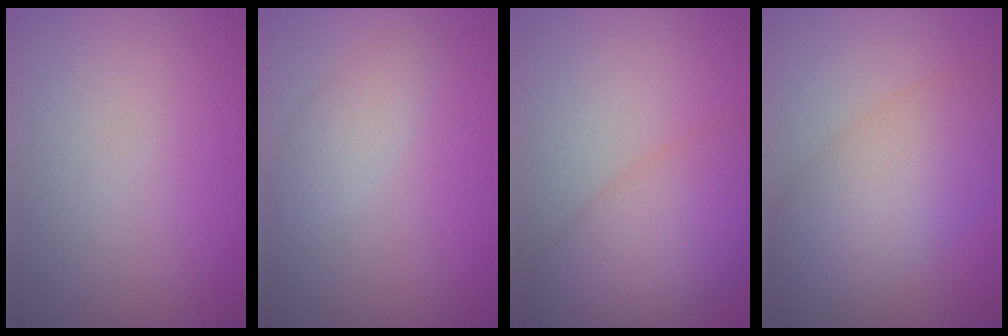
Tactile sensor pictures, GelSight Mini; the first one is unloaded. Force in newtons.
{"total": 1.9, "press": 1.9, "slide": 0.0}
{"total": 7.4, "press": 7.4, "slide": 0.3}
{"total": 7.6, "press": 7.6, "slide": 0.2}